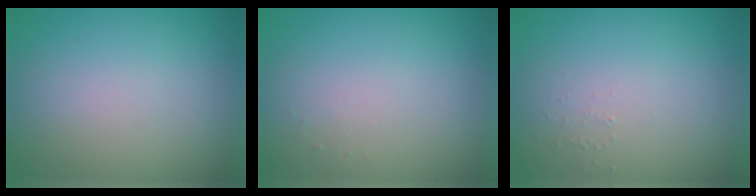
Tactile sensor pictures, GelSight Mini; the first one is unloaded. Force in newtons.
{"total": 0.5, "press": 0.5, "slide": 0.2}
{"total": 0.5, "press": 0.5, "slide": 0.1}